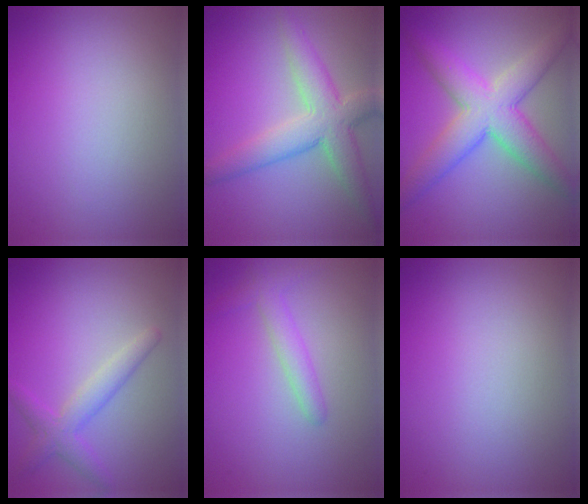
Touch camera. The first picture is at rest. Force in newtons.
{"total": 5.7, "press": 5.7, "slide": 0.2}
{"total": 7.2, "press": 7.2, "slide": 0.1}
{"total": 1.9, "press": 1.9, "slide": 0.2}
{"total": 2.1, "press": 2.1, "slide": 0.1}
{"total": 0.0}